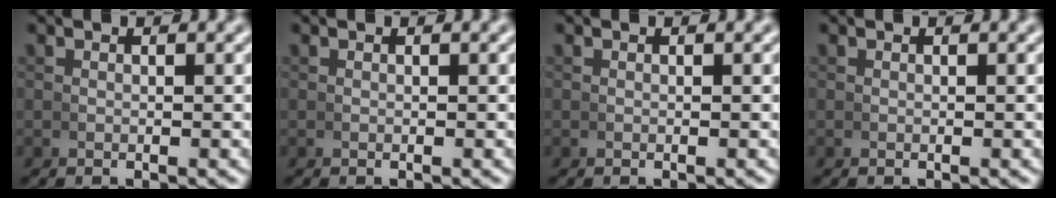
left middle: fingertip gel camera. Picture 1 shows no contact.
{"total": 0.0}
{"total": 0.0}
{"total": 0.0}